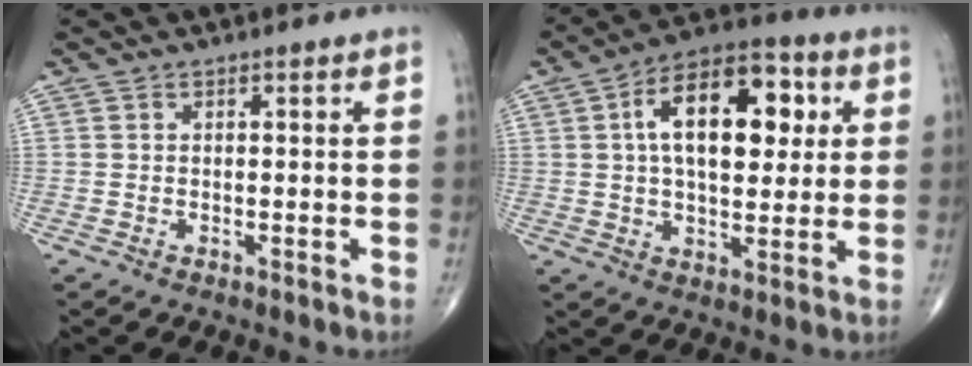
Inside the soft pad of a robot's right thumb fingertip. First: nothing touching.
{"total": 17.3, "force": [4.0, 9.3, 14.1], "torque": [-0.192, 0.011, 0.057]}